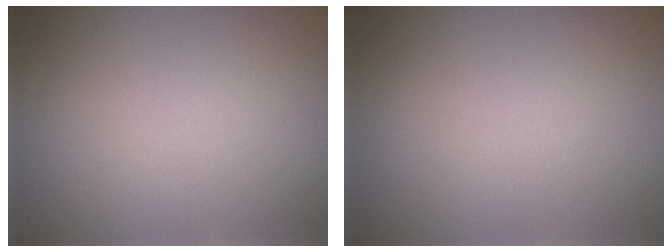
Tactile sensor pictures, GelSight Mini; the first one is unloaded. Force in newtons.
{"total": 0.0}